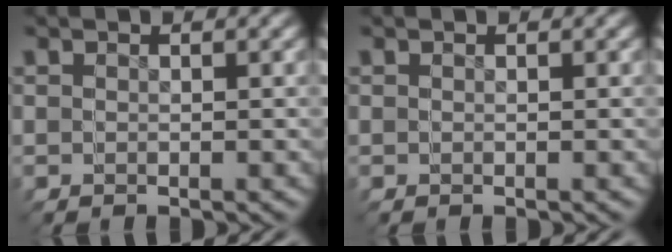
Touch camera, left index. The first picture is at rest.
{"total": 0.0}